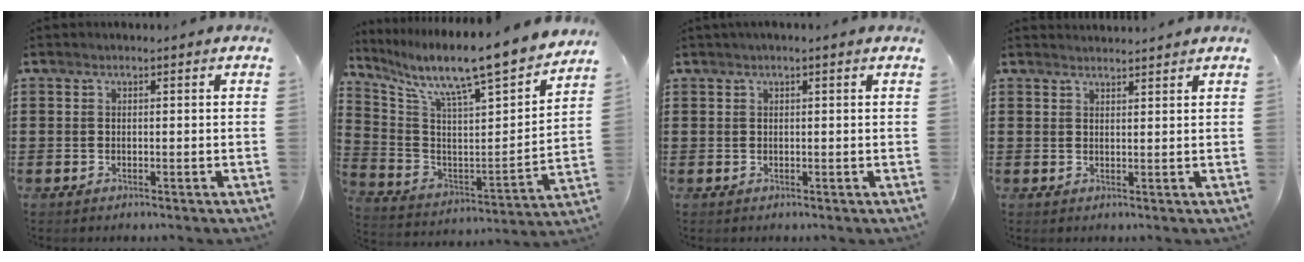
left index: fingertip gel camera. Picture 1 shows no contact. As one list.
[{"total": 10.4, "force": [9.3, 0.1, 4.7], "torque": [-0.116, -0.086, 0.143]}, {"total": 0.8, "force": [0.4, -0.1, 0.7], "torque": [-0.012, 0.000, 0.006]}, {"total": 1.6, "force": [1.6, -0.1, 0.0], "torque": [-0.004, -0.001, 0.033]}]